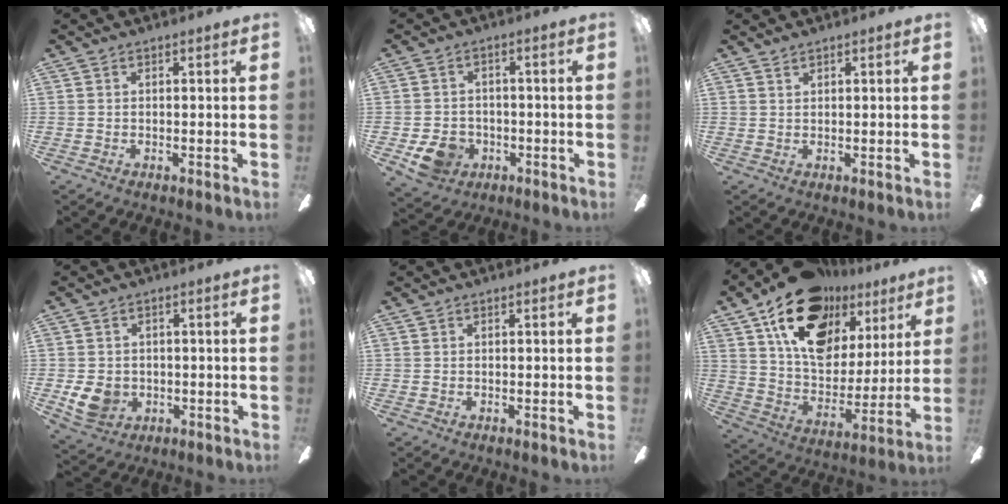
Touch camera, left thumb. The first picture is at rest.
{"total": 7.4, "force": [-2.9, 6.0, 3.2], "torque": [-0.078, 0.016, -0.052]}
{"total": 1.0, "force": [1.0, 0.2, 0.0], "torque": [-0.002, 0.000, 0.019]}
{"total": 6.4, "force": [-0.8, 5.6, 3.1], "torque": [-0.070, 0.004, -0.015]}
{"total": 0.0}
{"total": 21.5, "force": [13.2, 12.7, 11.2], "torque": [-0.183, -0.069, 0.240]}